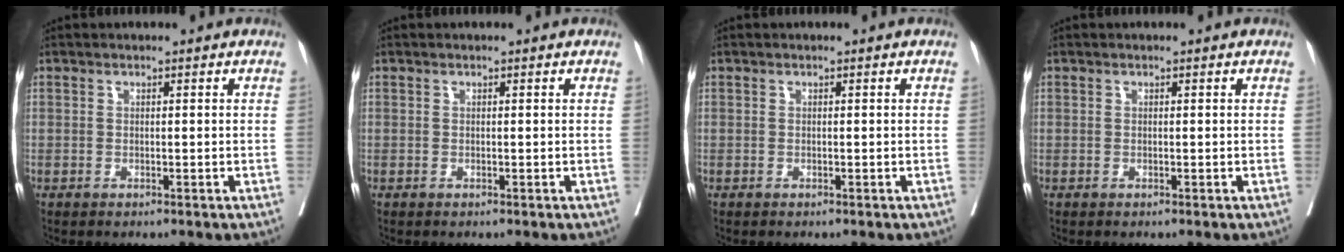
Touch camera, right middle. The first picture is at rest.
{"total": 0.0}
{"total": 0.0}
{"total": 0.0}